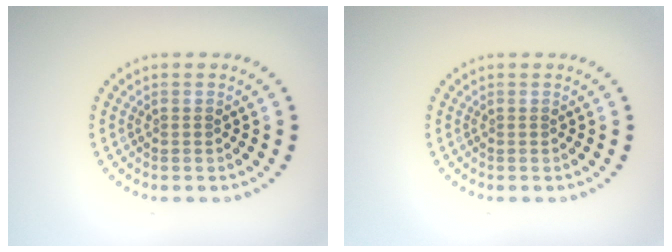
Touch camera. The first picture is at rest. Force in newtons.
{"total": 0.0}